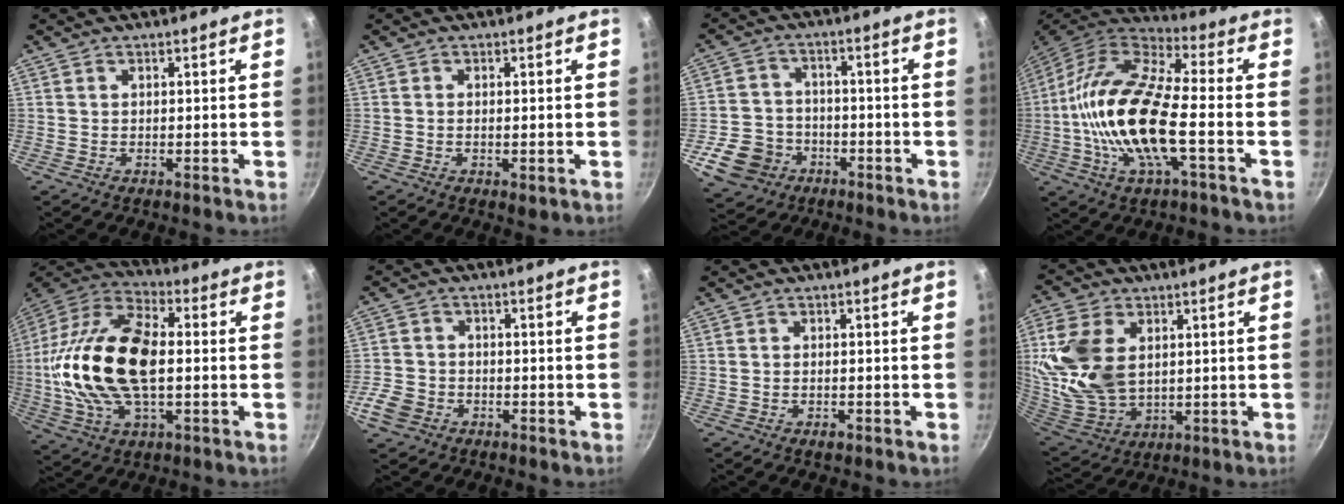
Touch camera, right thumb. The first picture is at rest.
{"total": 2.2, "force": [-0.5, 0.8, 2.0], "torque": [-0.034, -0.005, -0.008]}
{"total": 10.9, "force": [-4.7, 8.7, 4.5], "torque": [-0.069, 0.034, -0.081]}
{"total": 20.4, "force": [-3.4, 7.3, 18.7], "torque": [-0.367, 0.031, -0.083]}
{"total": 23.7, "force": [-0.2, 12.6, 20.1], "torque": [-0.393, 0.032, -0.013]}
{"total": 6.0, "force": [-2.9, 4.6, 2.6], "torque": [-0.046, 0.026, -0.059]}
{"total": 1.6, "force": [-0.9, 0.7, 1.1], "torque": [-0.023, 0.005, -0.016]}
{"total": 17.1, "force": [3.3, 11.6, 12.1], "torque": [-0.236, -0.017, 0.077]}